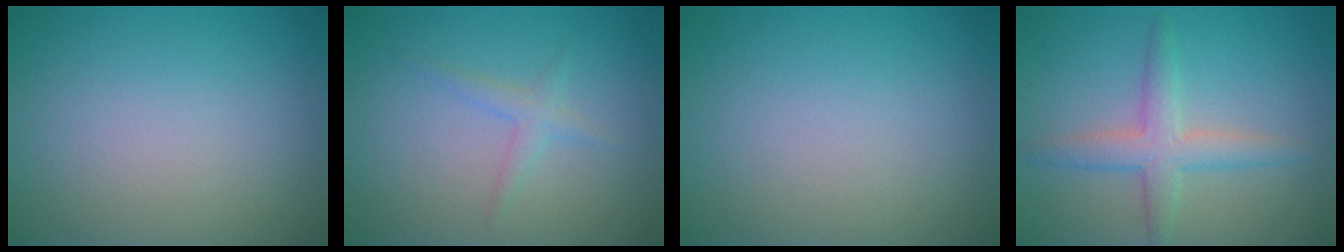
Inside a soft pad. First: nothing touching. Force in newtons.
{"total": 1.4, "press": 1.4, "slide": 0.0}
{"total": 0.0}
{"total": 3.3, "press": 3.3, "slide": 0.1}